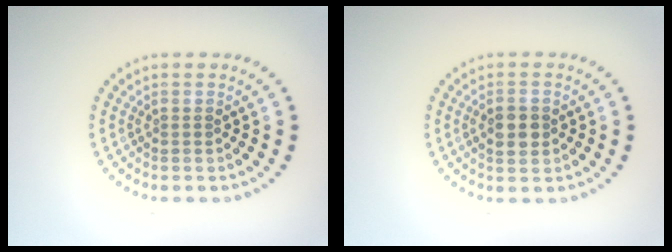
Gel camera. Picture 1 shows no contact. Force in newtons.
{"total": 2.9, "press": 2.9, "slide": 0.1}